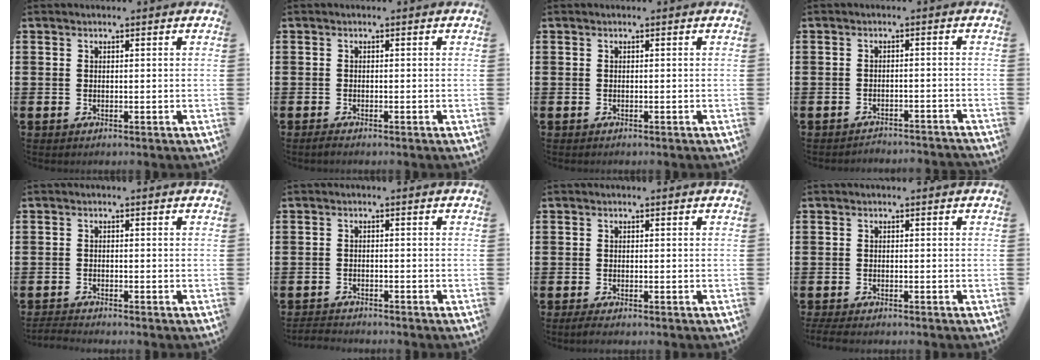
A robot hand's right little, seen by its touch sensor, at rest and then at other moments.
{"total": 0.7, "force": [-0.5, 0.0, 0.4], "torque": [-0.007, -0.003, -0.010]}
{"total": 0.0}
{"total": 1.8, "force": [-1.8, -0.1, -0.1], "torque": [-0.002, 0.004, -0.039]}
{"total": 1.3, "force": [-1.2, -0.1, 0.2], "torque": [-0.005, 0.001, -0.025]}
{"total": 1.5, "force": [-1.5, 0.0, -0.1], "torque": [-0.003, 0.001, -0.033]}
{"total": 0.9, "force": [-0.6, 0.1, 0.6], "torque": [-0.012, -0.003, -0.012]}
{"total": 1.2, "force": [-1.0, 0.3, 0.7], "torque": [-0.013, 0.000, -0.021]}